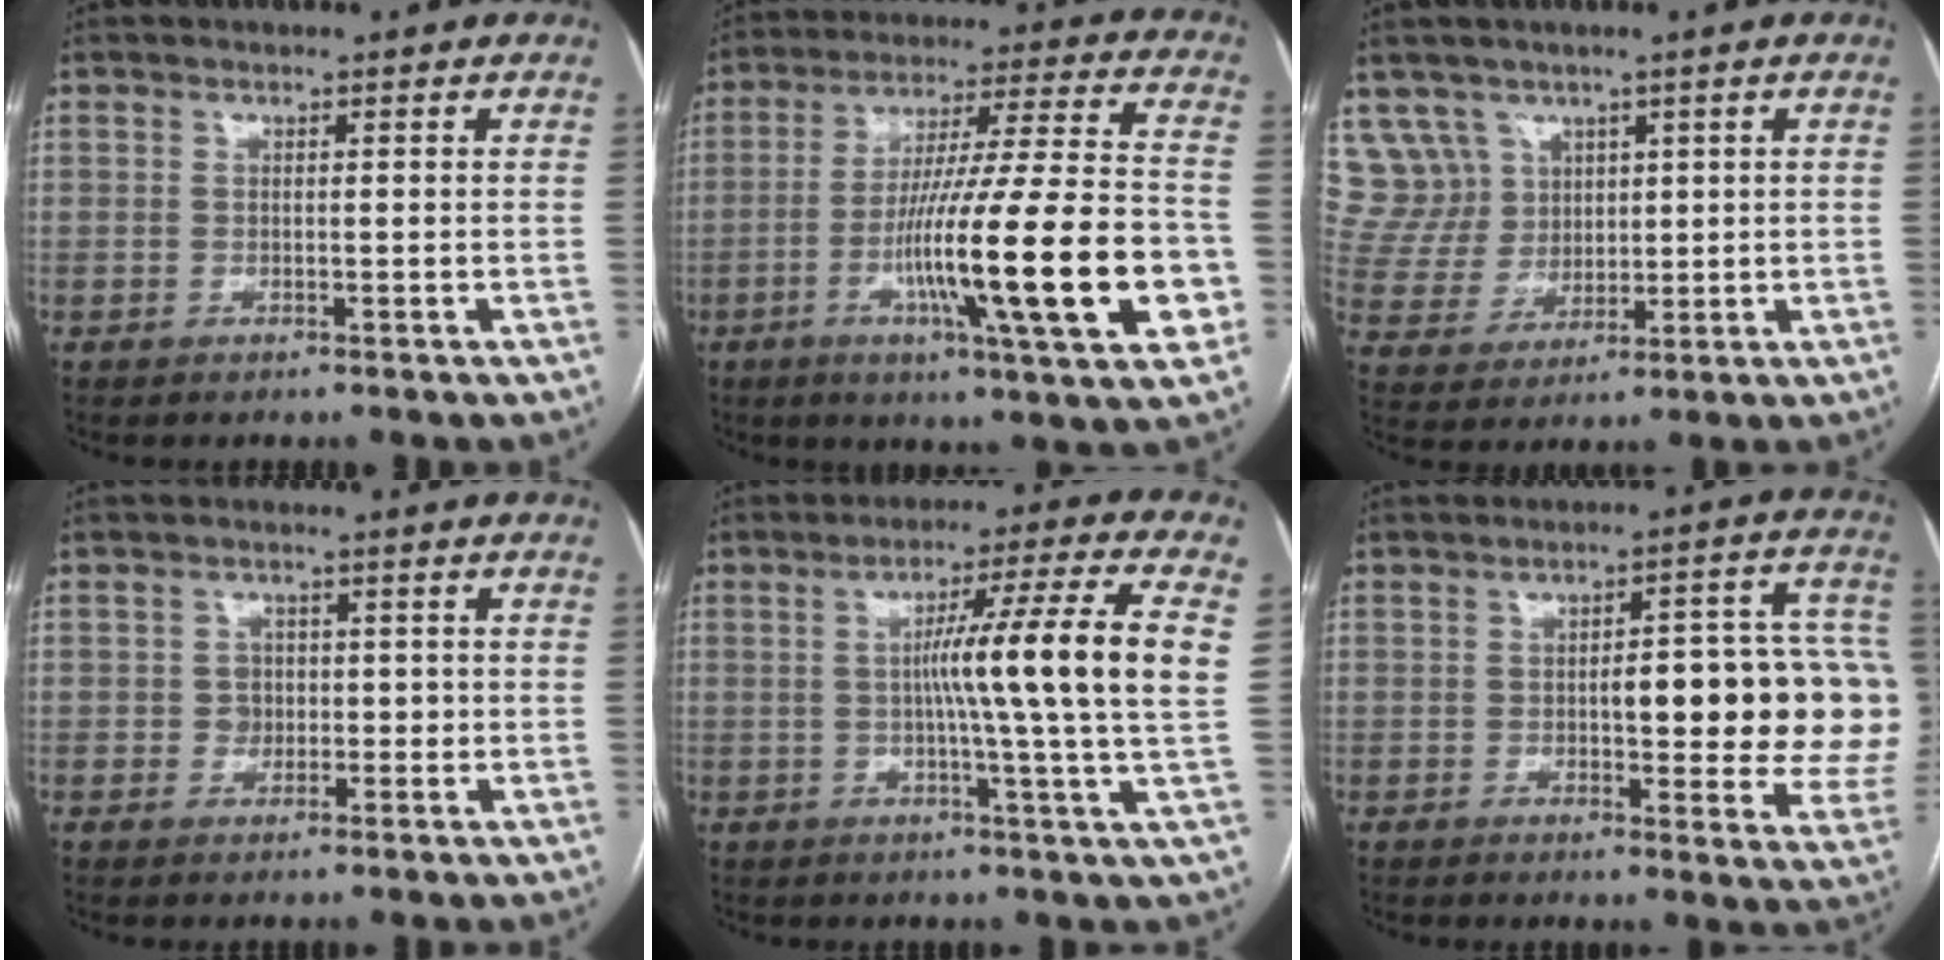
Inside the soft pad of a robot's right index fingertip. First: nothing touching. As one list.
[{"total": 23.5, "force": [-6.5, 0.9, 22.6], "torque": [-0.340, -0.015, -0.105]}, {"total": 8.2, "force": [4.8, 6.7, -0.1], "torque": [-0.004, 0.032, 0.107]}, {"total": 2.6, "force": [-0.3, 2.4, 0.9], "torque": [-0.006, 0.010, -0.002]}, {"total": 14.0, "force": [1.4, -2.2, 13.7], "torque": [-0.210, 0.000, 0.013]}, {"total": 18.2, "force": [-0.1, 5.2, 17.4], "torque": [-0.153, 0.033, 0.006]}]